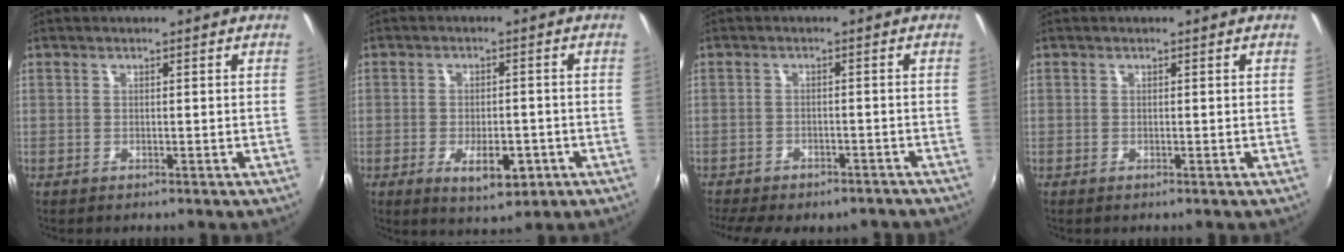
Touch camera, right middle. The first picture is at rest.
{"total": 7.0, "force": [-2.9, 3.4, 5.4], "torque": [-0.103, -0.008, -0.037]}
{"total": 12.2, "force": [-10.0, 4.6, 5.3], "torque": [-0.124, -0.024, -0.134]}
{"total": 0.0}